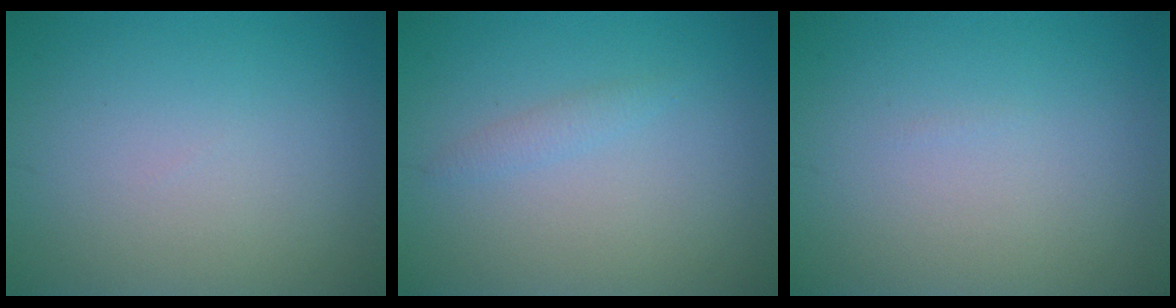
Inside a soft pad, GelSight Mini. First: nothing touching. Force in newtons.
{"total": 1.0, "press": 1.0, "slide": 0.1}
{"total": 0.0}